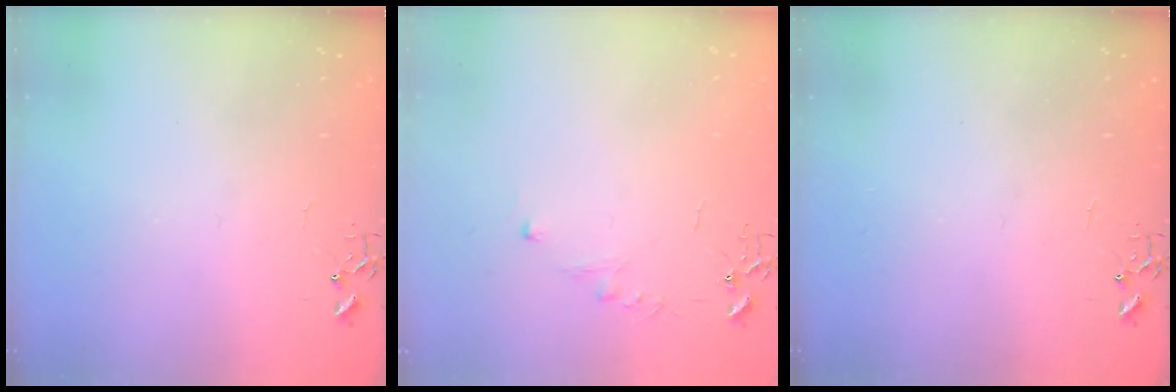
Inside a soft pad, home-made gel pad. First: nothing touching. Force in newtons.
{"total": 4.6, "press": 4.6, "slide": 0.6}
{"total": 0.0}